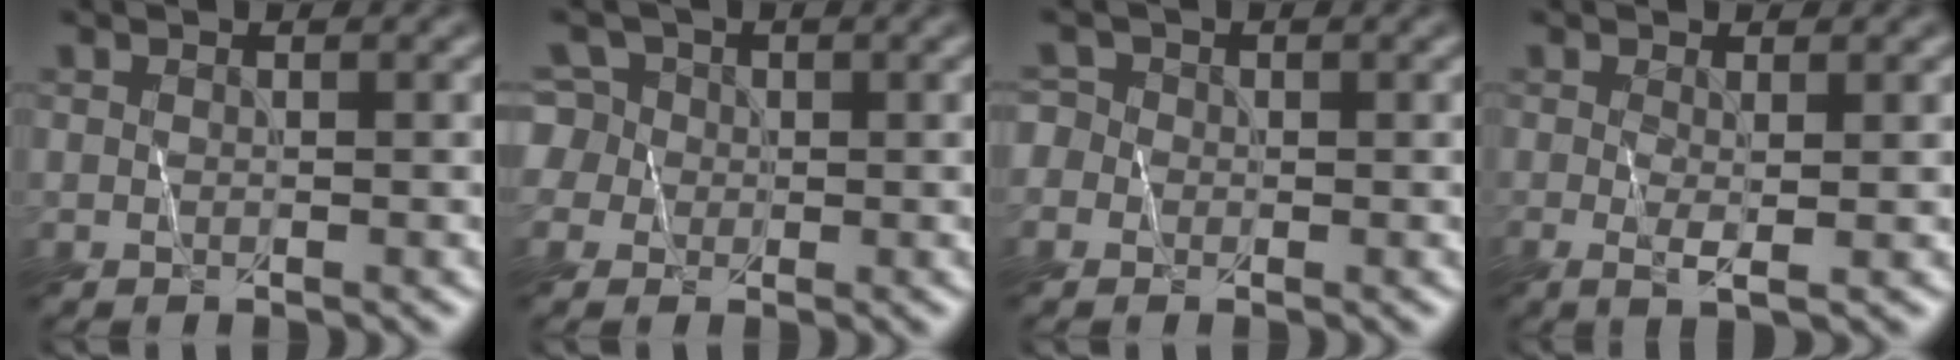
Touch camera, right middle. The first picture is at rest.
{"total": 3.6, "force": [0.5, 3.4, 1.0], "torque": [-0.012, 0.029, -0.013]}
{"total": 1.8, "force": [0.1, 1.7, 0.6], "torque": [0.001, 0.012, -0.015]}
{"total": 1.7, "force": [-0.1, 0.2, 1.7], "torque": [-0.033, -0.004, -0.001]}